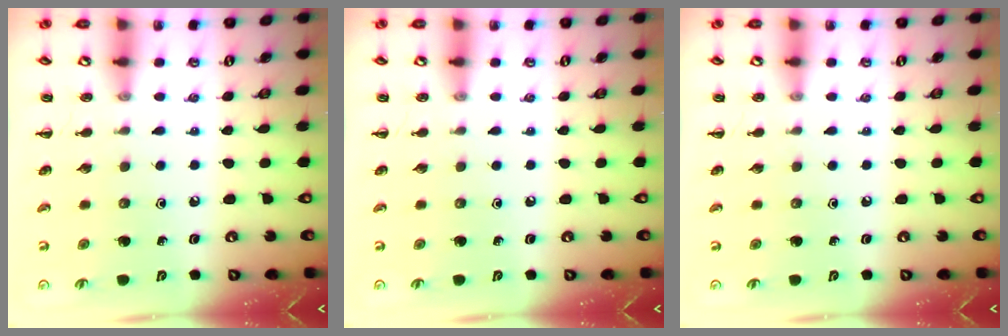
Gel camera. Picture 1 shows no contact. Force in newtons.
{"total": 0.0}
{"total": 0.0}